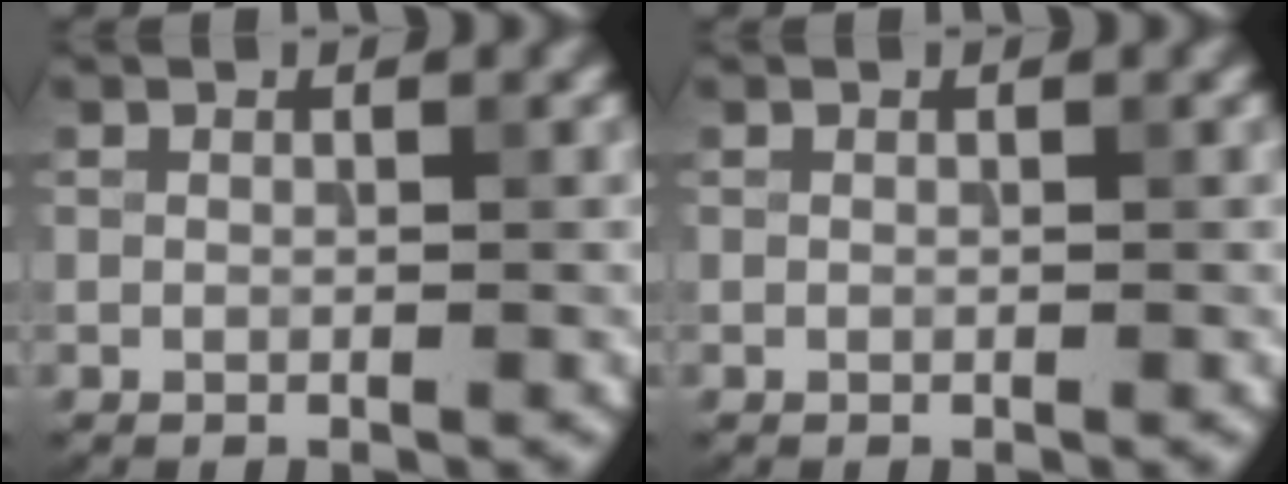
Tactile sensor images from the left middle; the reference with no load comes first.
{"total": 0.0}